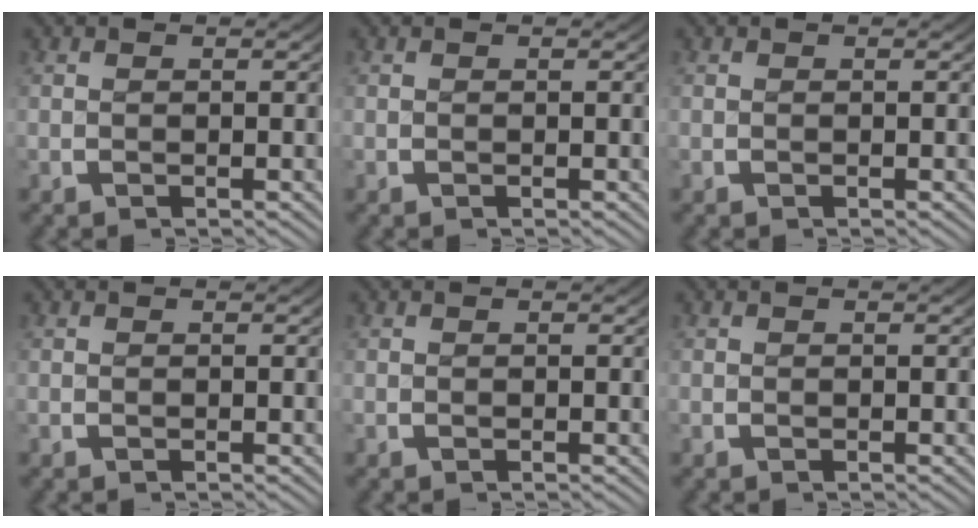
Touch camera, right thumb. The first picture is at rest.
{"total": 0.0}
{"total": 0.0}
{"total": 0.0}
{"total": 0.0}
{"total": 0.0}